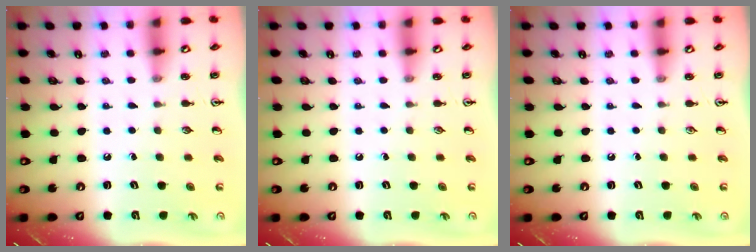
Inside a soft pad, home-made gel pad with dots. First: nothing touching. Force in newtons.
{"total": 0.0}
{"total": 0.0}